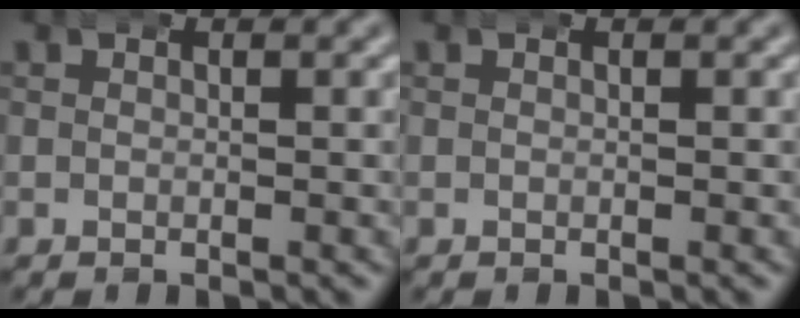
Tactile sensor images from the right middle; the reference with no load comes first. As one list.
[{"total": 0.0}]